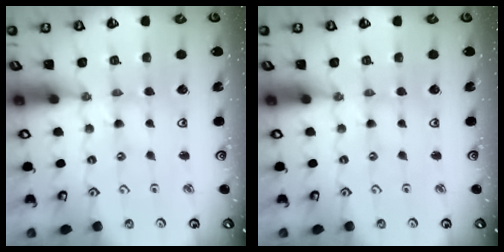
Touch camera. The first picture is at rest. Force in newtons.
{"total": 0.0}